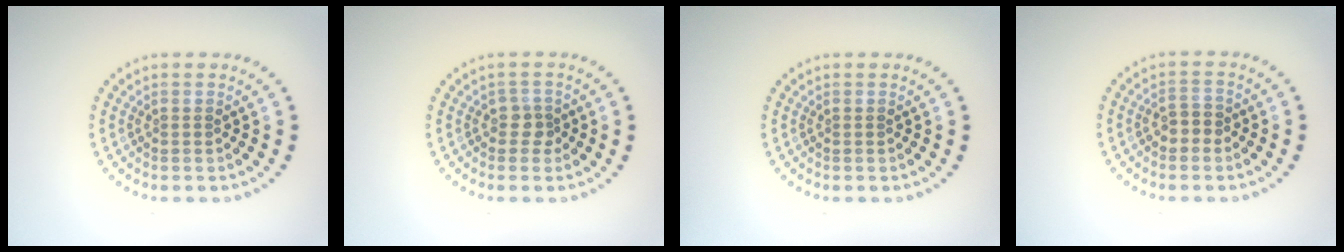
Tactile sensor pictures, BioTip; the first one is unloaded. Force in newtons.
{"total": 1.4, "press": 1.2, "slide": 0.8}
{"total": 0.0}
{"total": 1.7, "press": 1.7, "slide": 0.3}